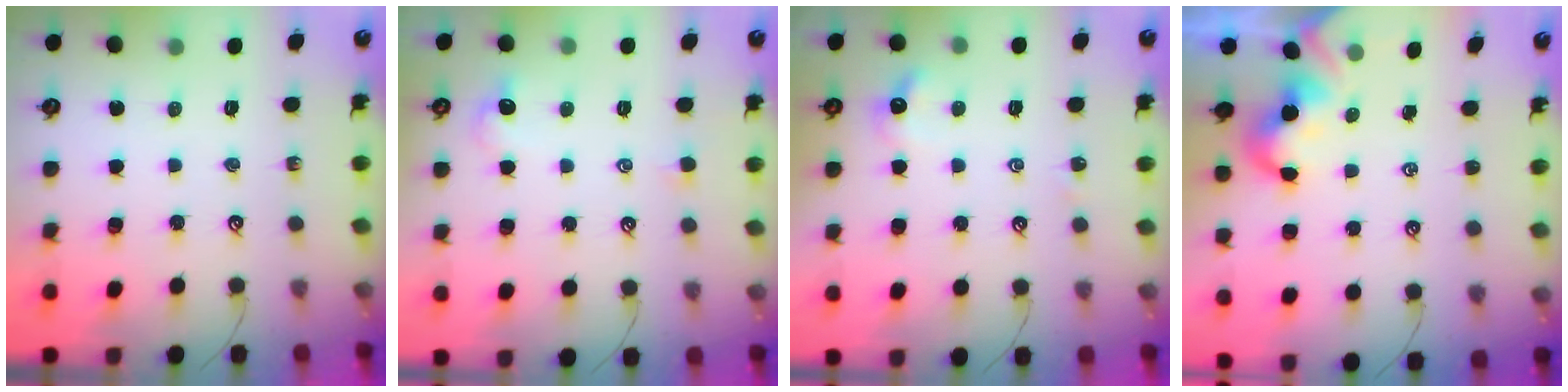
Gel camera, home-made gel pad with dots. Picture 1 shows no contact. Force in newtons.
{"total": 0.9, "press": 0.6, "slide": 0.6}
{"total": 2.7, "press": 2.7, "slide": 0.5}
{"total": 2.2, "press": 2.2, "slide": 0.4}